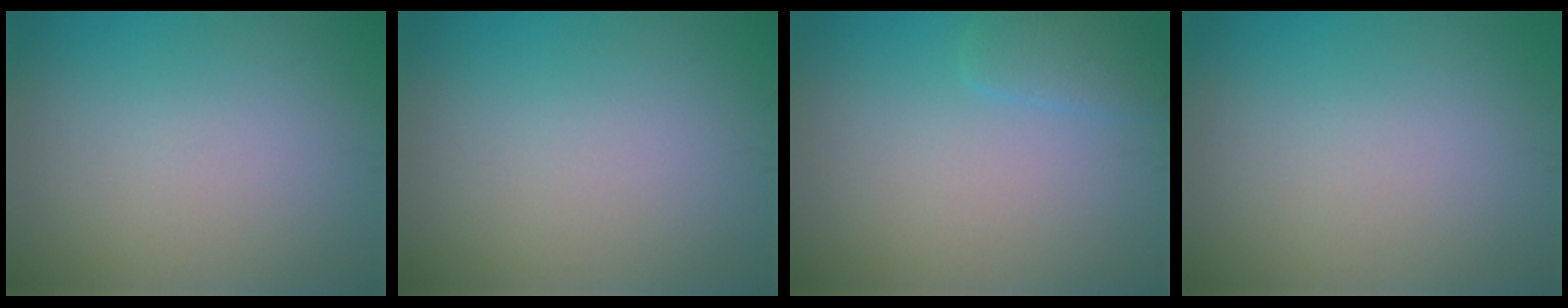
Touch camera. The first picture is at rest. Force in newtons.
{"total": 0.0}
{"total": 2.0, "press": 2.0, "slide": 0.2}
{"total": 0.0}